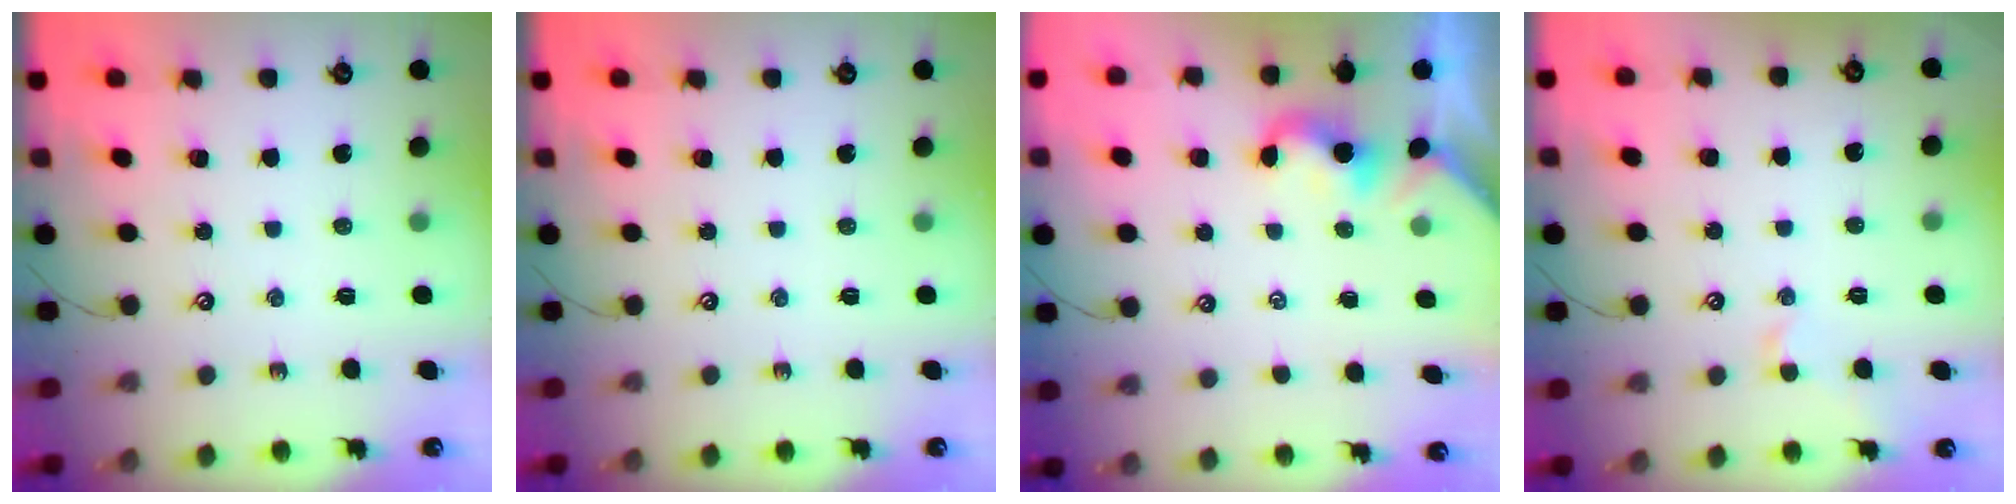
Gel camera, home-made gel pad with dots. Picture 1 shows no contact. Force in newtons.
{"total": 0.0}
{"total": 2.4, "press": 2.4, "slide": 0.1}
{"total": 0.5, "press": 0.3, "slide": 0.4}